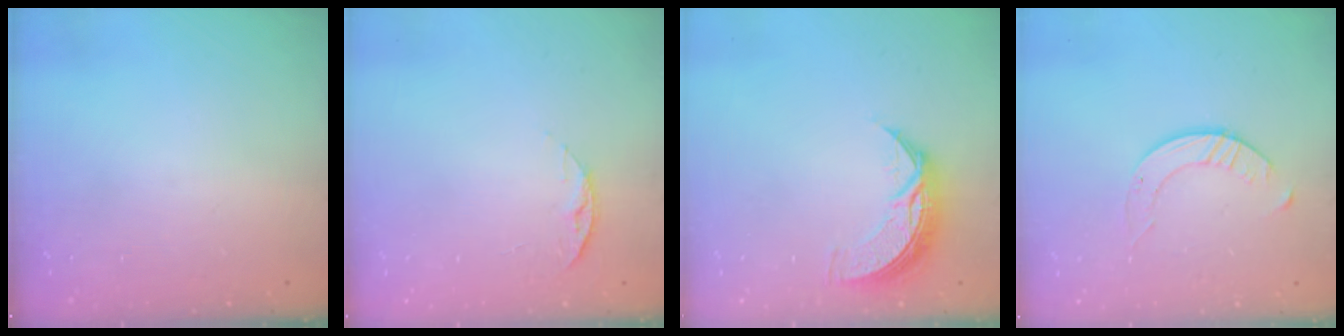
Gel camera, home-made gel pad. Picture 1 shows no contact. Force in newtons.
{"total": 6.2, "press": 6.1, "slide": 0.7}
{"total": 8.7, "press": 8.7, "slide": 0.3}
{"total": 3.5, "press": 3.4, "slide": 0.4}